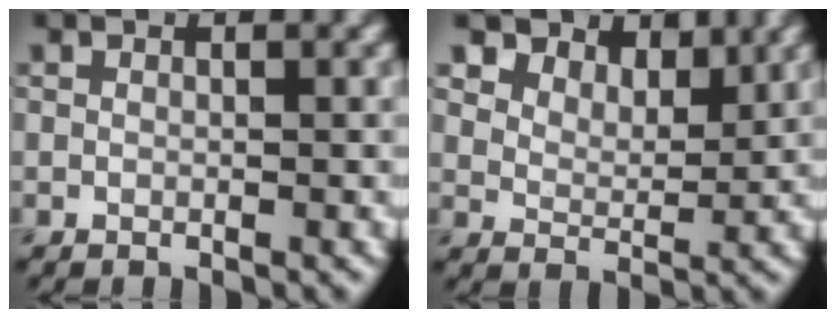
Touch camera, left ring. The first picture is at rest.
{"total": 8.6, "force": [6.6, 4.5, 3.2], "torque": [-0.084, -0.006, 0.128]}